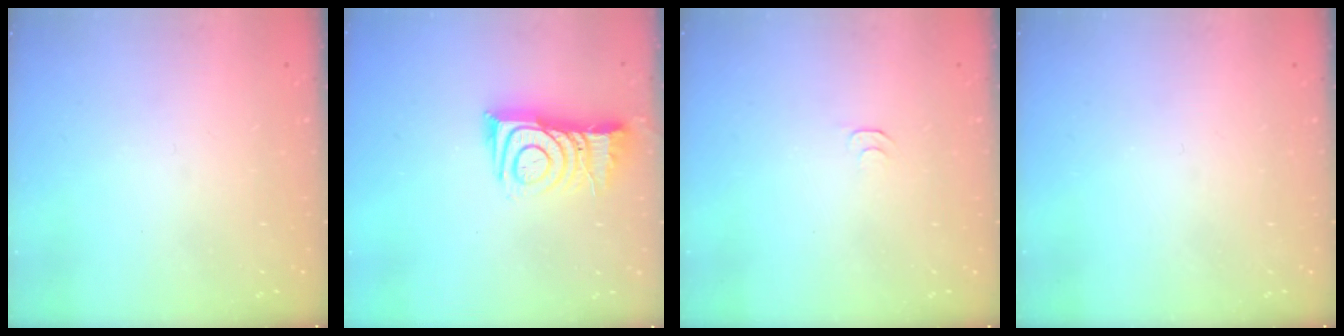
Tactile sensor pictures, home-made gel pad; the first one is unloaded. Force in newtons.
{"total": 11.5, "press": 11.5, "slide": 0.9}
{"total": 3.6, "press": 3.6, "slide": 0.6}
{"total": 0.0}